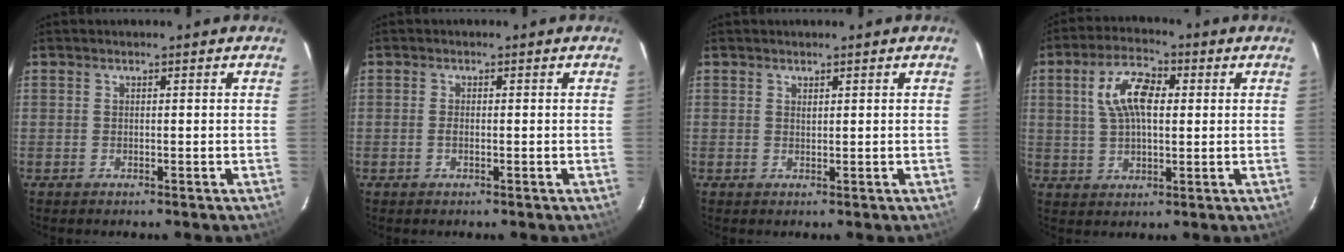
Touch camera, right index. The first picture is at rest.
{"total": 1.0, "force": [-0.2, 0.3, 1.0], "torque": [-0.022, -0.001, -0.005]}
{"total": 0.8, "force": [0.6, 0.5, 0.1], "torque": [-0.002, 0.001, 0.012]}
{"total": 9.3, "force": [2.1, 4.6, 7.8], "torque": [-0.154, 0.021, 0.039]}